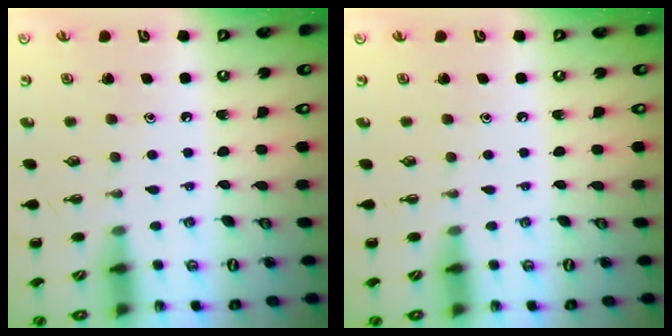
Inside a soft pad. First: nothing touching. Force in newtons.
{"total": 0.0}